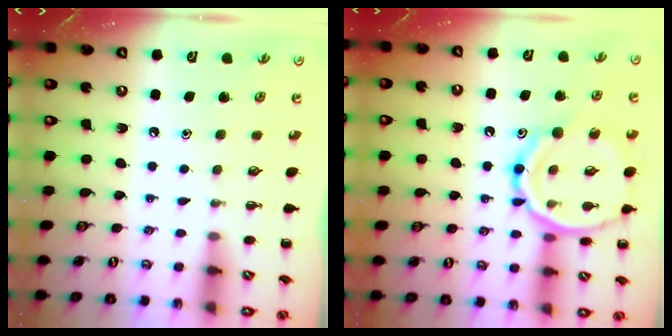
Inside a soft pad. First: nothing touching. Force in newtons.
{"total": 17.7, "press": 17.6, "slide": 2.0}